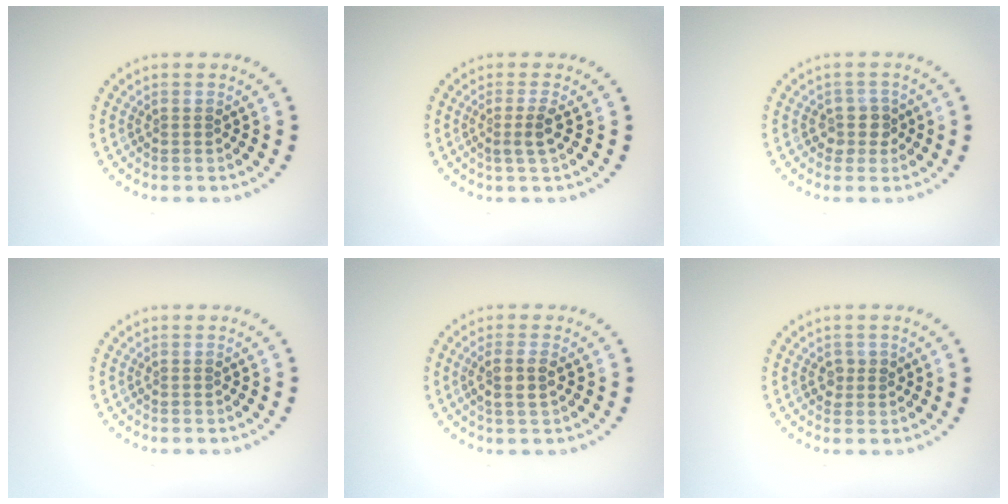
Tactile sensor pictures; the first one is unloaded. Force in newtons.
{"total": 1.8, "press": 1.3, "slide": 1.2}
{"total": 2.0, "press": 1.5, "slide": 1.3}
{"total": 0.0}
{"total": 2.1, "press": 1.9, "slide": 1.0}
{"total": 1.3, "press": 1.2, "slide": 0.4}